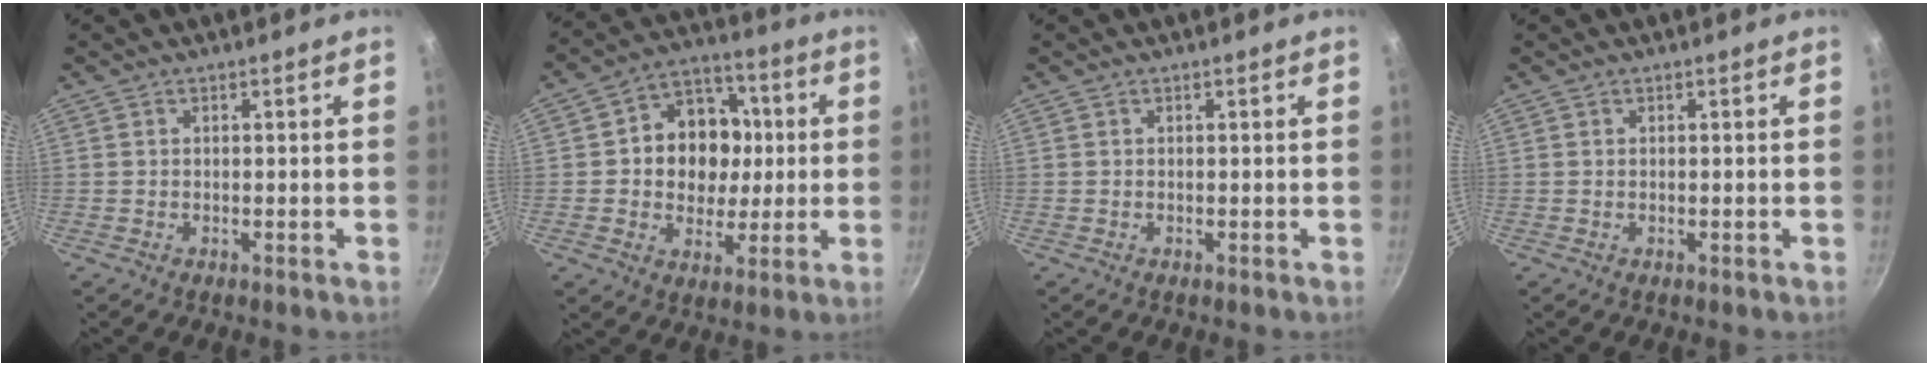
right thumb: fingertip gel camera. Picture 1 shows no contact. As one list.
[{"total": 14.6, "force": [1.0, 12.2, 7.9], "torque": [-0.083, 0.015, 0.010]}, {"total": 0.0}, {"total": 0.0}]